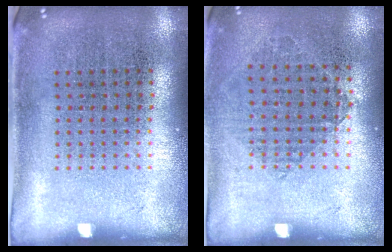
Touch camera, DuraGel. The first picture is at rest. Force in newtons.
{"total": 0.9, "press": 0.9, "slide": 0.3}